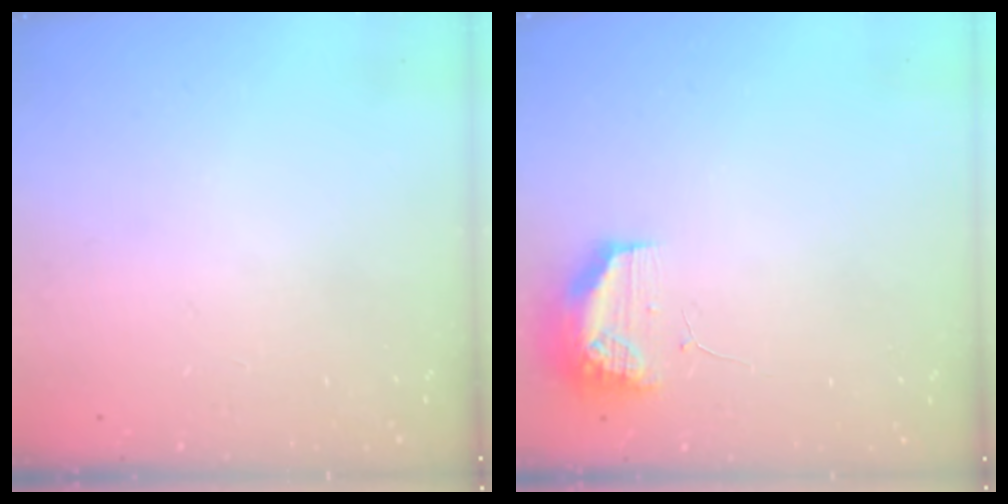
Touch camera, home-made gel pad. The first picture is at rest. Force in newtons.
{"total": 9.7, "press": 9.6, "slide": 1.5}